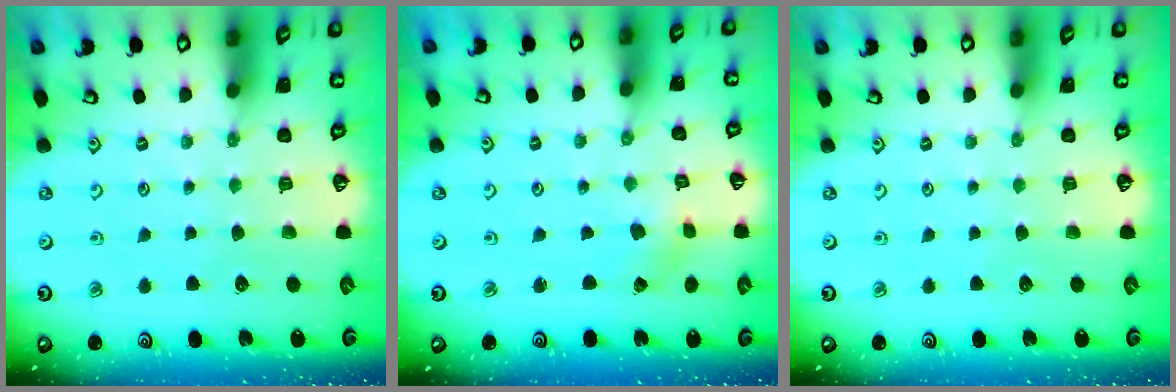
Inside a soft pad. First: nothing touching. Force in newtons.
{"total": 0.0}
{"total": 0.0}